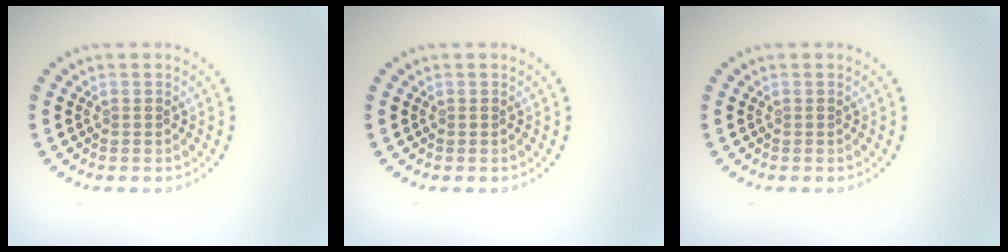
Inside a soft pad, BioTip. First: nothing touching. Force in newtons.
{"total": 0.0}
{"total": 0.0}